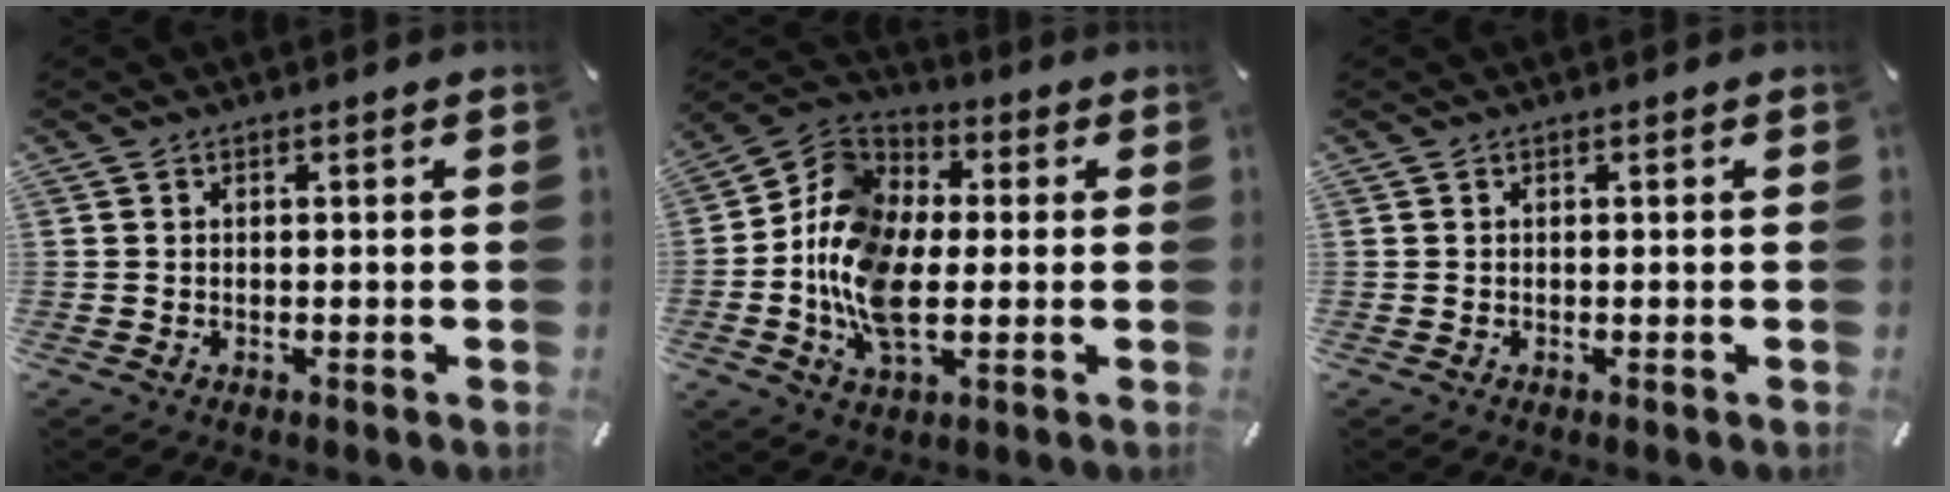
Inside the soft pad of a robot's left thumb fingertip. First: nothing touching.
{"total": 14.1, "force": [-3.6, 9.2, 10.1], "torque": [-0.242, 0.007, -0.074]}
{"total": 0.0}